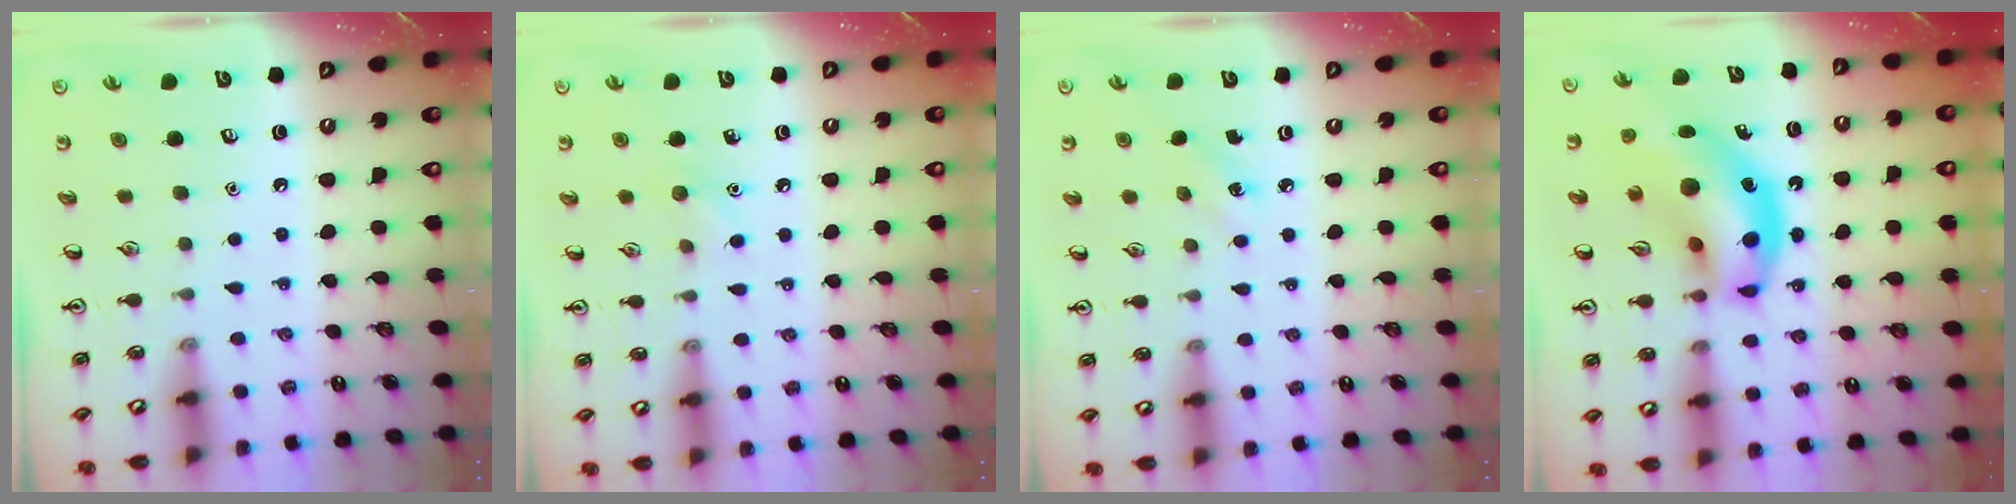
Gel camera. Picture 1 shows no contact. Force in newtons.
{"total": 5.6, "press": 5.3, "slide": 1.8}
{"total": 1.9, "press": 1.7, "slide": 0.7}
{"total": 17.5, "press": 16.7, "slide": 5.0}